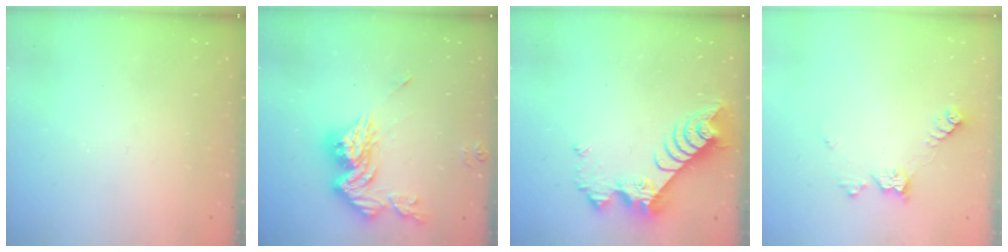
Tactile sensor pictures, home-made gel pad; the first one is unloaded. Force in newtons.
{"total": 13.7, "press": 13.6, "slide": 1.3}
{"total": 9.3, "press": 9.3, "slide": 1.0}
{"total": 8.8, "press": 8.8, "slide": 0.4}